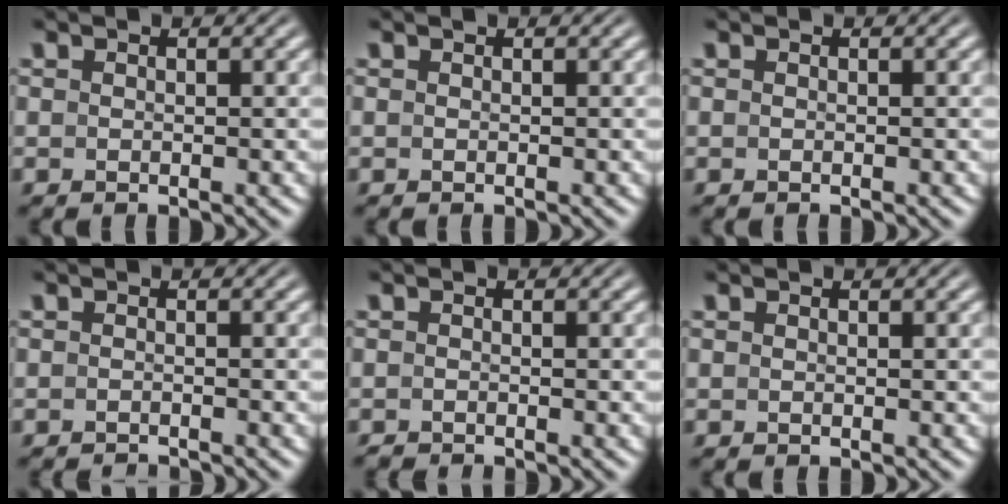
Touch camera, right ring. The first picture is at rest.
{"total": 0.0}
{"total": 0.0}
{"total": 1.7, "force": [-1.7, -0.3, -0.1], "torque": [-0.005, -0.010, -0.023]}
{"total": 1.0, "force": [-1.0, -0.2, -0.1], "torque": [0.001, -0.009, -0.014]}
{"total": 0.0}